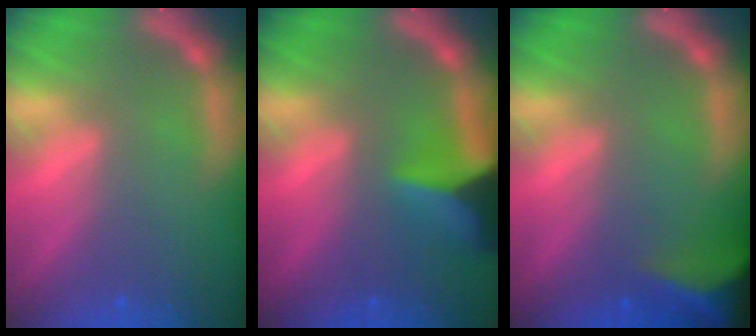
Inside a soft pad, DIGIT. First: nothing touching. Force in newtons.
{"total": 6.5}
{"total": 8.9}